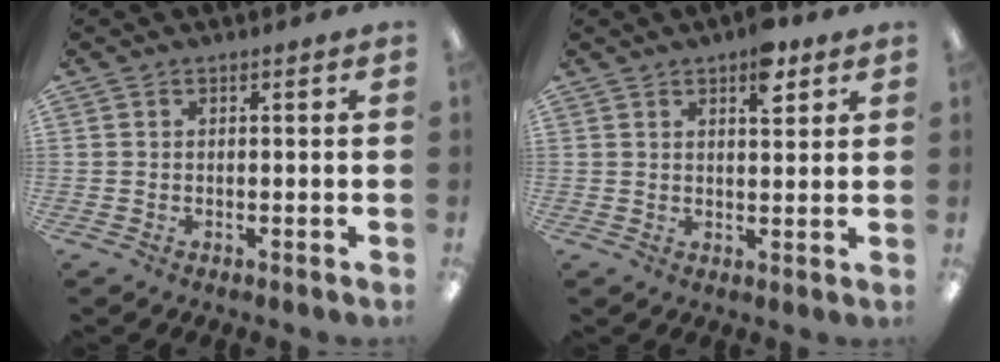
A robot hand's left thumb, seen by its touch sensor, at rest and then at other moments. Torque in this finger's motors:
{"motor_torque": [0.52, 0.41, 0.40, -0.33, 0.05]}